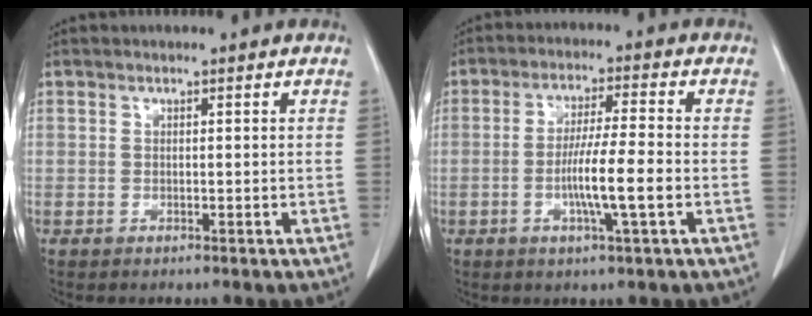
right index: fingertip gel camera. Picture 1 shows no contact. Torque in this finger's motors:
{"motor_torque": [0.60, -0.42, 0.59, 0.10]}